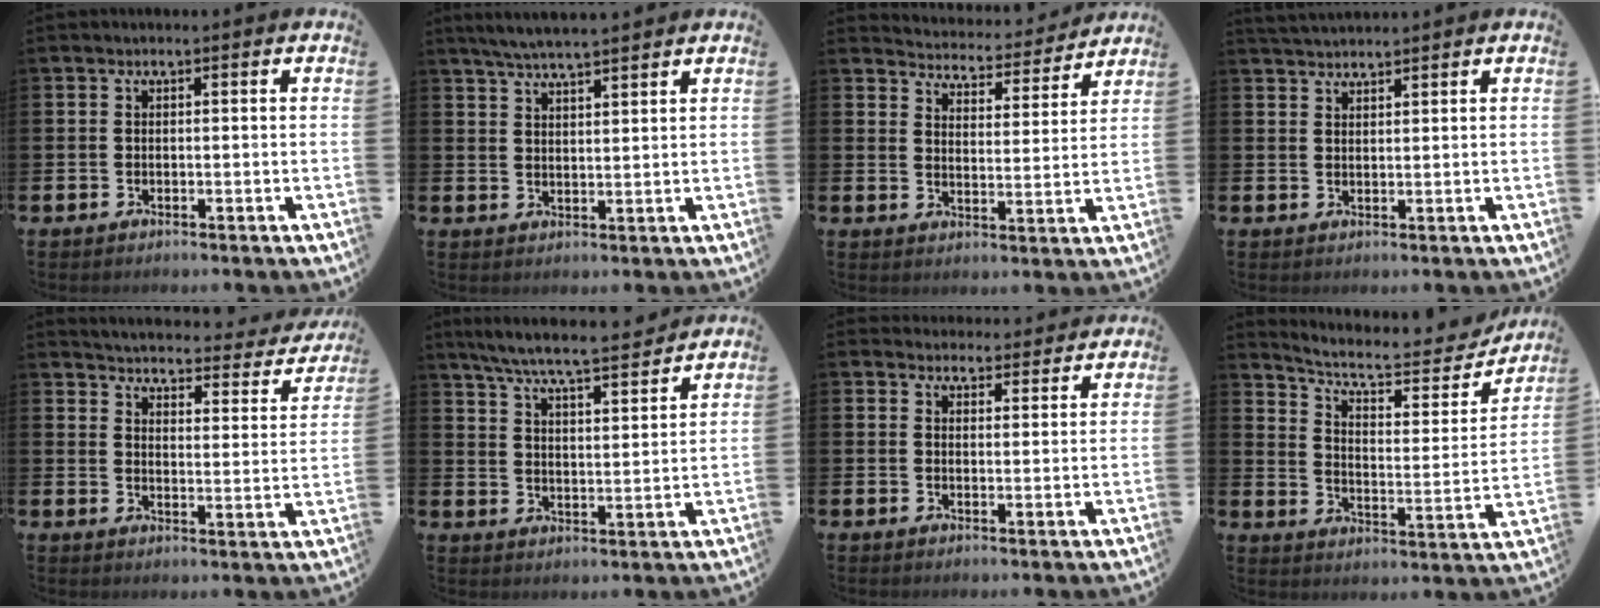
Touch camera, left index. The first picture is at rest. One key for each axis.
{"total": 4.8, "fx": 4.6, "fy": 0.1, "fz": 1.4, "tx": -0.037, "ty": -0.015, "tz": 0.082}
{"total": 4.7, "fx": 4.6, "fy": 0.8, "fz": 0.1, "tx": -0.021, "ty": -0.041, "tz": 0.076}
{"total": 2.5, "fx": 2.4, "fy": 0.3, "fz": 0.1, "tx": -0.006, "ty": -0.007, "tz": 0.045}
{"total": 3.6, "fx": 3.5, "fy": 0.7, "fz": 0.5, "tx": -0.027, "ty": -0.036, "tz": 0.051}
{"total": 7.3, "fx": 6.9, "fy": 0.2, "fz": 2.5, "tx": -0.075, "ty": -0.045, "tz": 0.120}
{"total": 3.6, "fx": 3.5, "fy": 1.1, "fz": -0.2, "tx": 0.004, "ty": -0.020, "tz": 0.062}
{"total": 7.6, "fx": 6.6, "fy": 2.3, "fz": 3.1, "tx": -0.080, "ty": -0.047, "tz": 0.106}